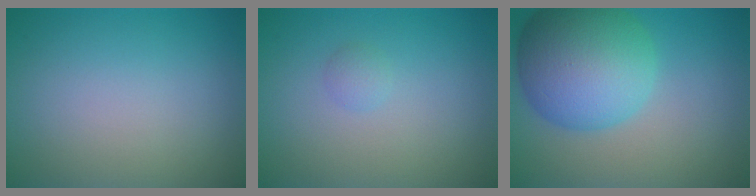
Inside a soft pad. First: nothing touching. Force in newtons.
{"total": 0.8, "press": 0.8, "slide": 0.0}
{"total": 10.5, "press": 10.4, "slide": 0.3}